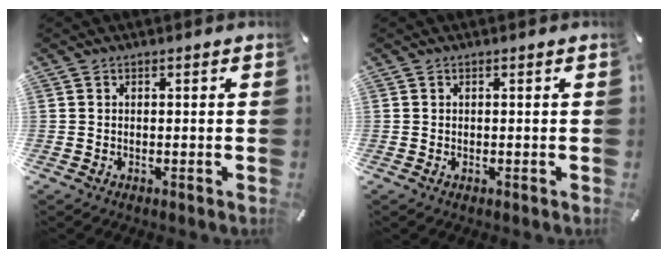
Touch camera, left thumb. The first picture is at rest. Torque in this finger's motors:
{"motor_torque": [0.03, -0.07, -0.18, -0.23, 0.04]}